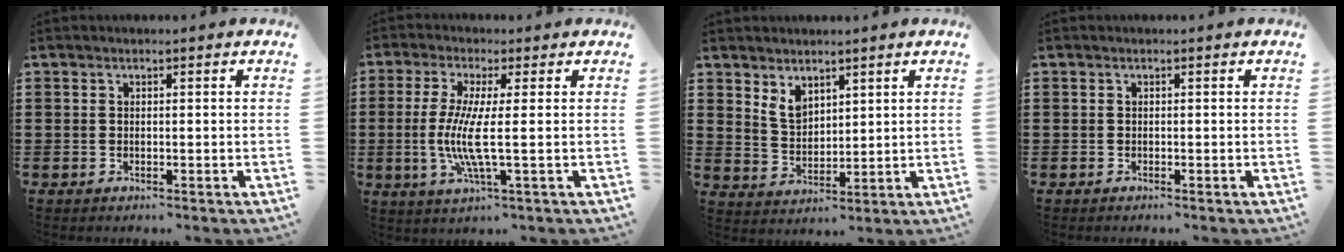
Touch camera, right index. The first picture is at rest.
{"total": 7.5, "force": [-0.7, 0.4, 7.4], "torque": [-0.161, -0.019, -0.021]}
{"total": 4.0, "force": [2.9, 2.2, 1.5], "torque": [-0.039, 0.001, 0.055]}
{"total": 0.0}